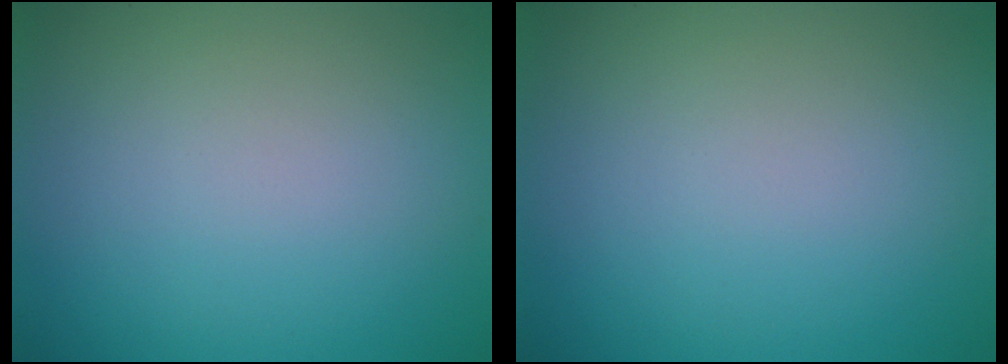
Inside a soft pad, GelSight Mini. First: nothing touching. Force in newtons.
{"total": 0.0}